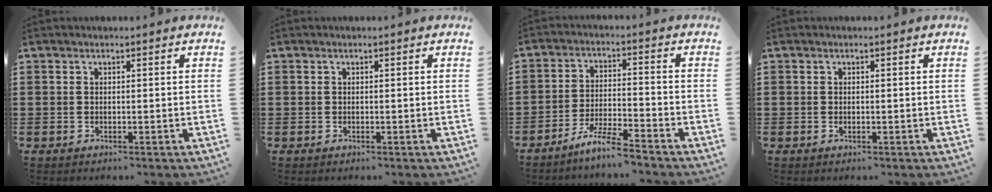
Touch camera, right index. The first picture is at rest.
{"total": 0.0}
{"total": 5.7, "force": [-5.2, -0.3, 2.4], "torque": [-0.054, -0.011, -0.100]}
{"total": 0.0}